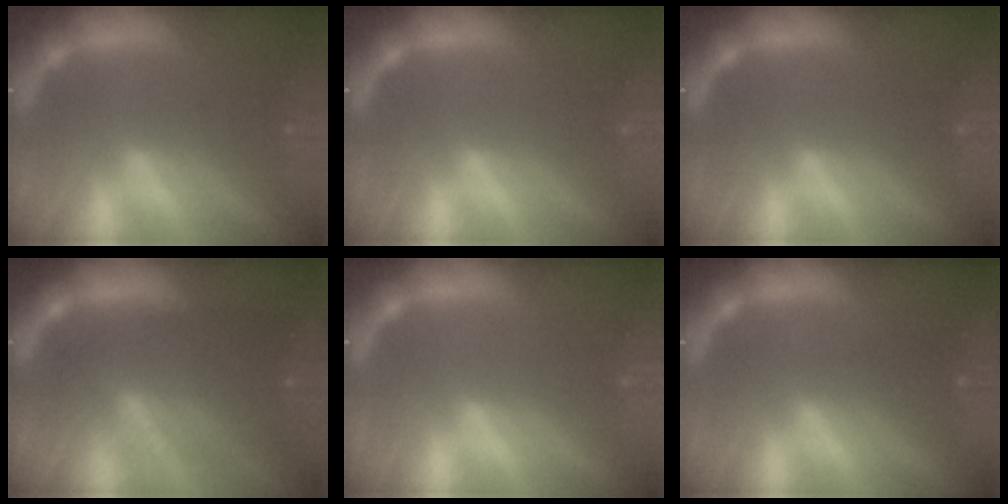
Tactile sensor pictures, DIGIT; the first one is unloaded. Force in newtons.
{"total": 0.0}
{"total": 0.0}
{"total": 8.5}
{"total": 0.0}
{"total": 2.0}